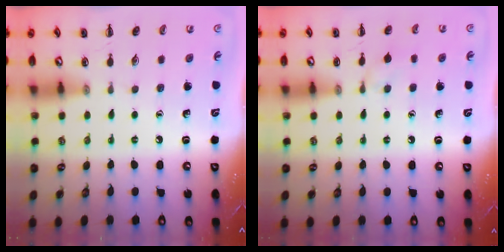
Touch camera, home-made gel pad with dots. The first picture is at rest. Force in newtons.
{"total": 6.0, "press": 5.6, "slide": 2.1}